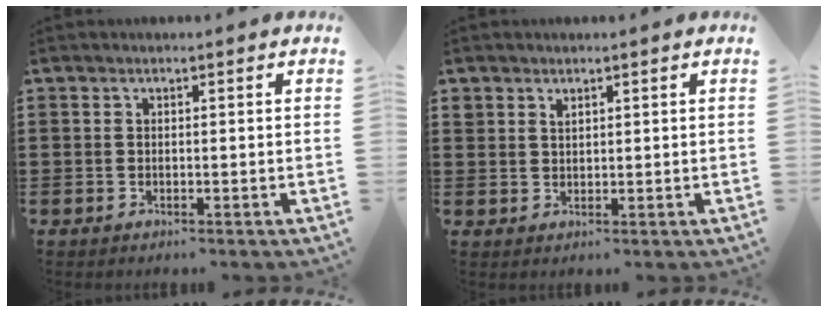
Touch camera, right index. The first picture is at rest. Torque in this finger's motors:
{"motor_torque": [-0.43, 0.57, 0.00, -0.01]}